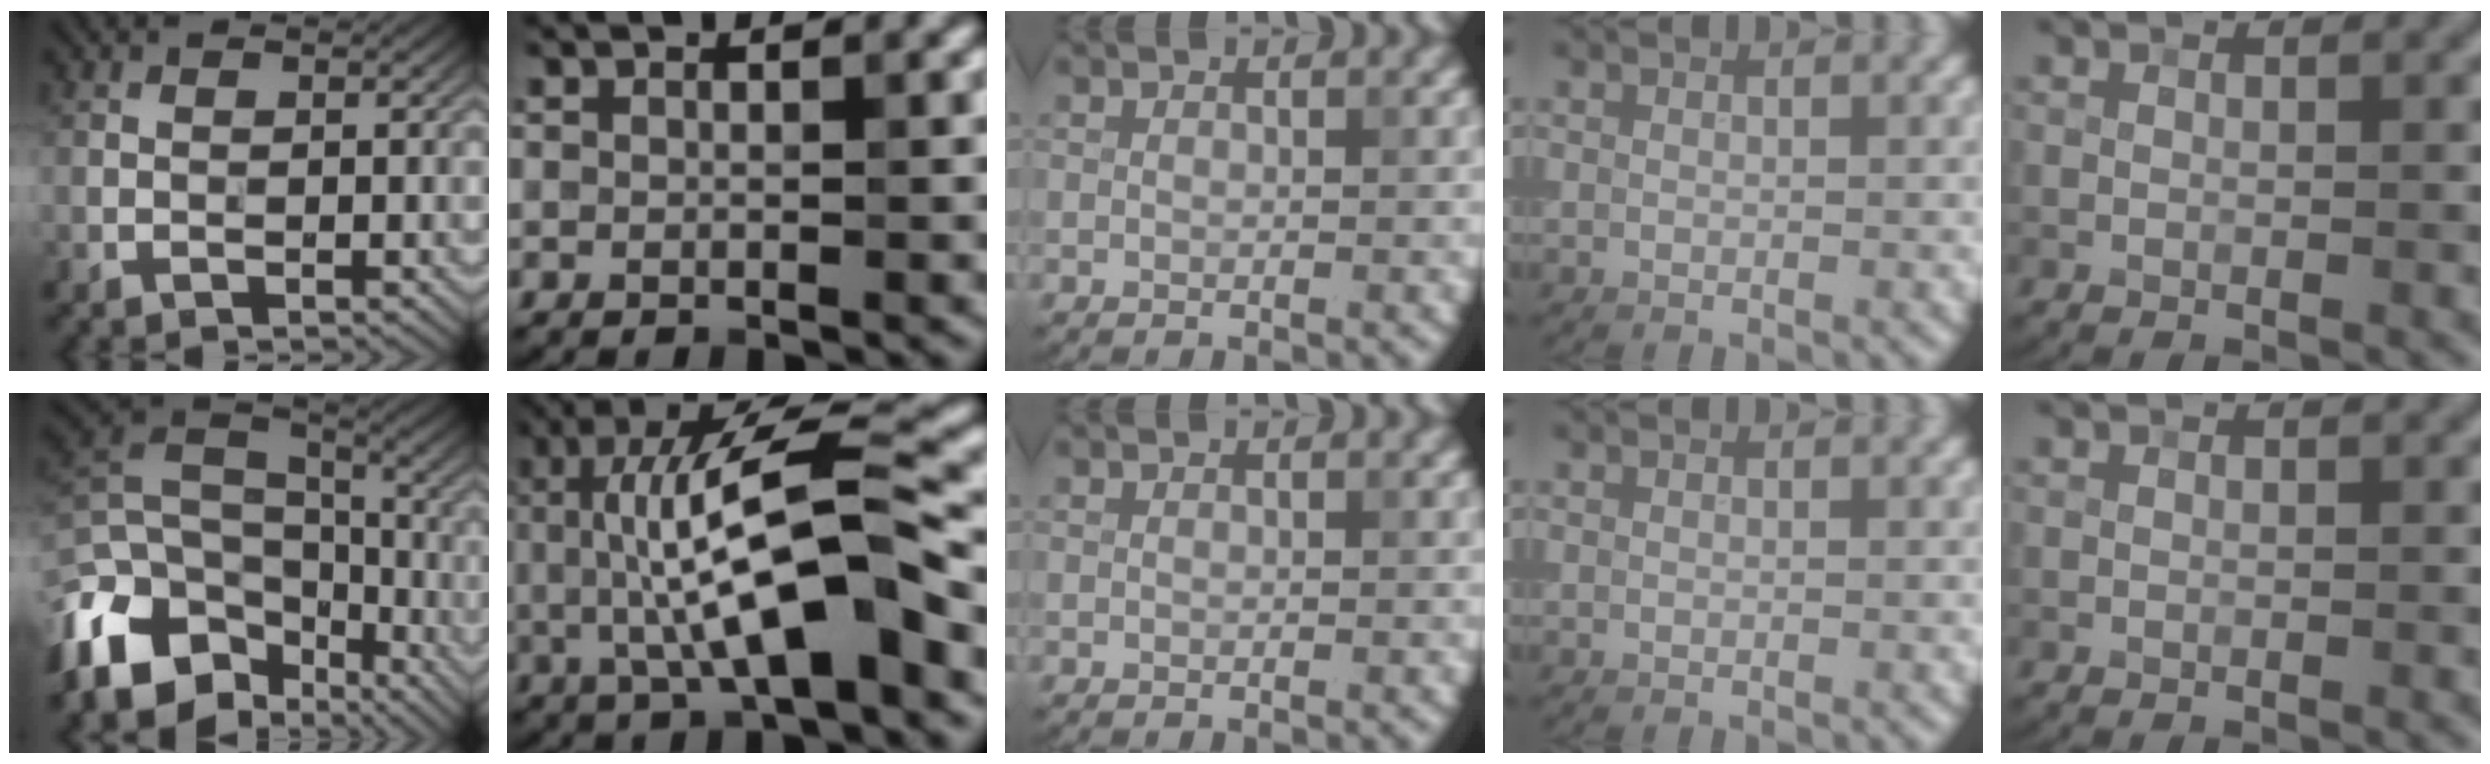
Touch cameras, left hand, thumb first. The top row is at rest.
{"thumb": {"total": 15.1, "force": [-7.7, 9.9, 8.3], "torque": [-0.213, -0.024, -0.139]}, "index": {"total": 11.0, "force": [-0.6, 3.1, 10.6], "torque": [-0.176, 0.013, -0.012]}}